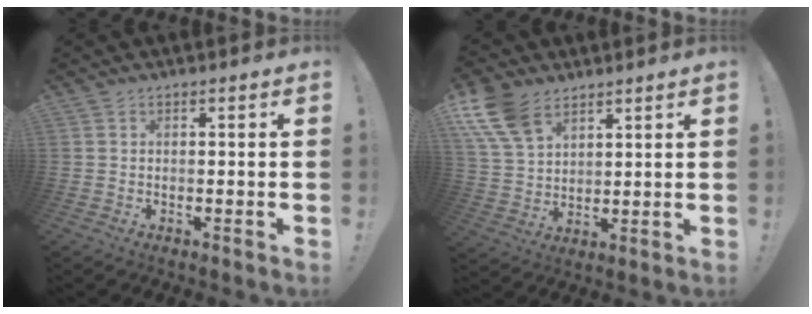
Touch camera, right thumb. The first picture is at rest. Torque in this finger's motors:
{"motor_torque": [0.65, 0.88, 0.66, 1.08, 0.28]}